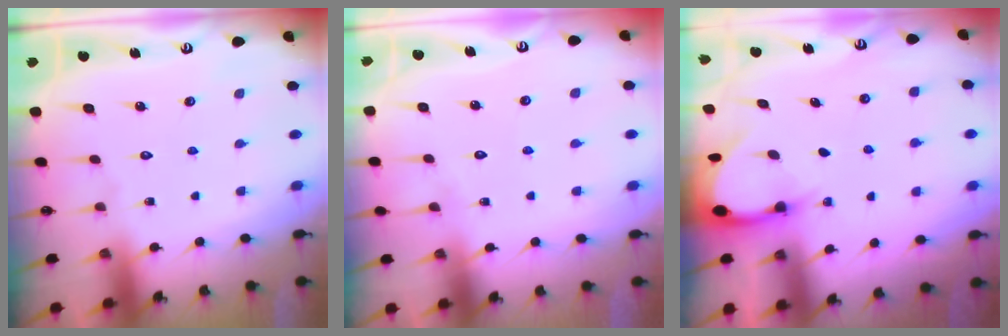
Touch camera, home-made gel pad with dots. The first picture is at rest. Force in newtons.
{"total": 4.5, "press": 4.5, "slide": 0.5}
{"total": 3.5, "press": 3.5, "slide": 0.2}